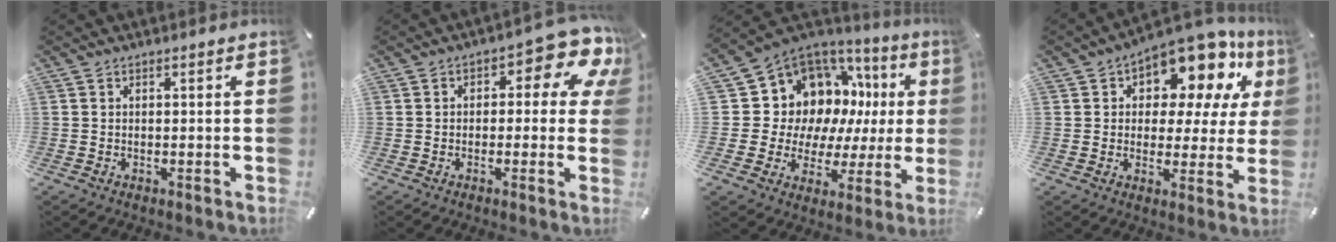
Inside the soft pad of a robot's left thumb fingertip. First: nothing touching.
{"total": 9.9, "force": [4.2, 4.6, 7.7], "torque": [-0.095, -0.029, 0.067]}
{"total": 13.2, "force": [5.6, 10.8, 5.1], "torque": [-0.082, -0.078, 0.119]}
{"total": 13.0, "force": [9.1, 6.6, 6.5], "torque": [-0.106, -0.073, 0.157]}